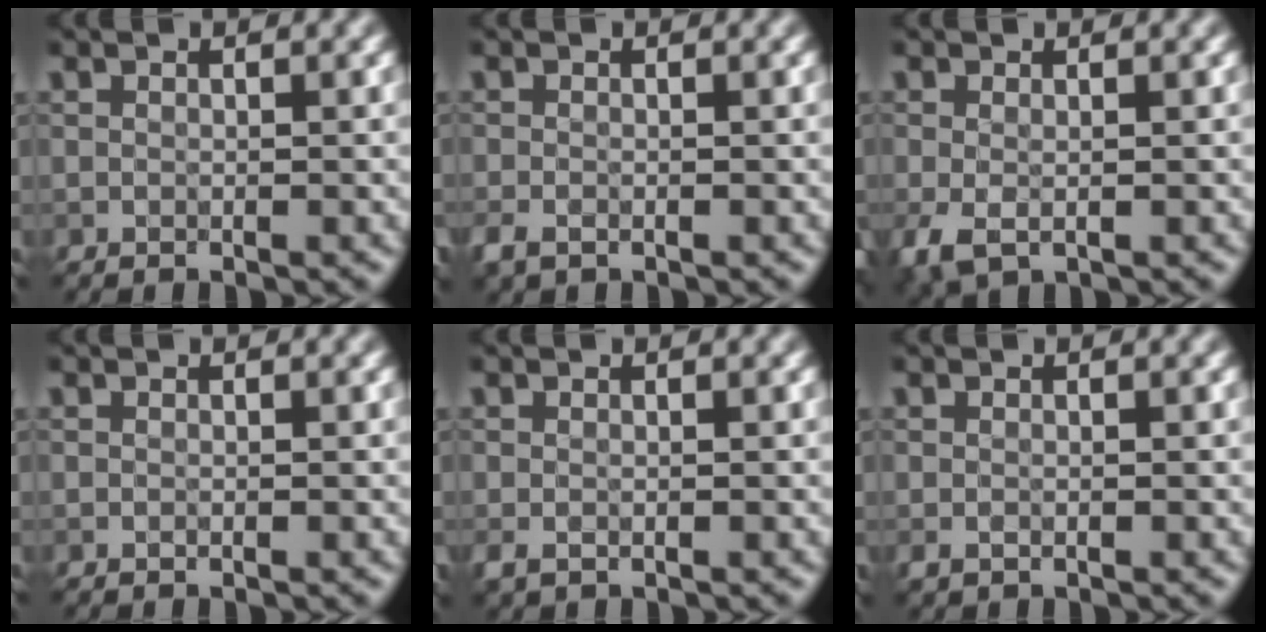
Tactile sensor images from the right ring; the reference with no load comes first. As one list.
[{"total": 1.6, "force": [-0.9, 0.9, 1.0], "torque": [-0.024, -0.005, -0.021]}, {"total": 2.6, "force": [-0.9, 1.4, 2.0], "torque": [-0.051, -0.010, -0.017]}, {"total": 0.0}, {"total": 1.0, "force": [-0.3, 0.6, 0.7], "torque": [-0.017, -0.006, -0.006]}, {"total": 0.6, "force": [-0.2, 0.4, 0.5], "torque": [-0.010, -0.003, -0.004]}]